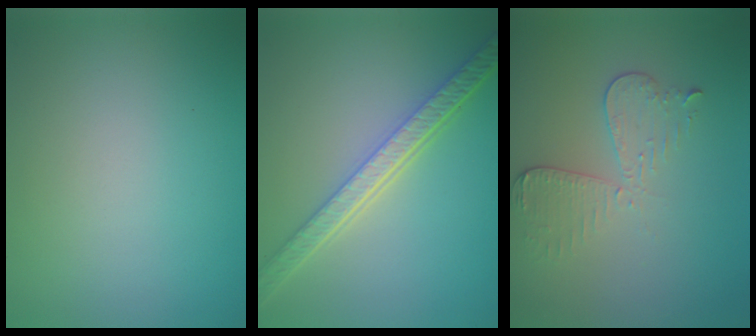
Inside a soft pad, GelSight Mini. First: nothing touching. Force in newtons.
{"total": 5.6, "press": 4.4, "slide": 3.5}
{"total": 3.0, "press": 2.7, "slide": 1.2}